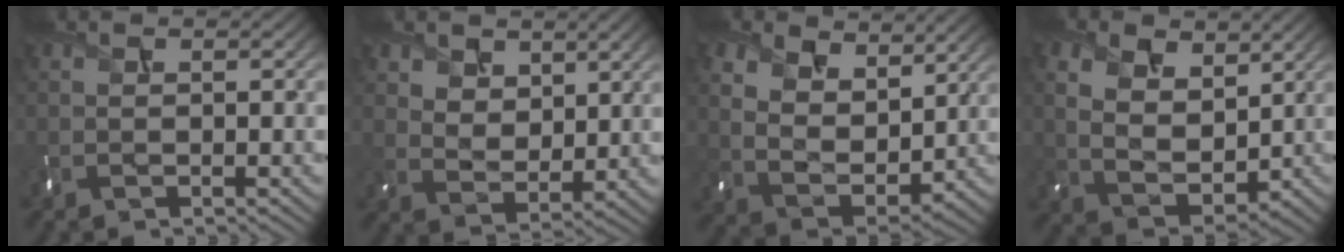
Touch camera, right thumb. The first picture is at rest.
{"total": 5.3, "force": [3.3, 3.3, 2.5], "torque": [-0.064, -0.013, 0.062]}
{"total": 11.2, "force": [6.9, 6.3, 6.2], "torque": [-0.160, -0.018, 0.119]}
{"total": 9.5, "force": [4.3, 6.1, 6.0], "torque": [-0.152, -0.003, 0.079]}